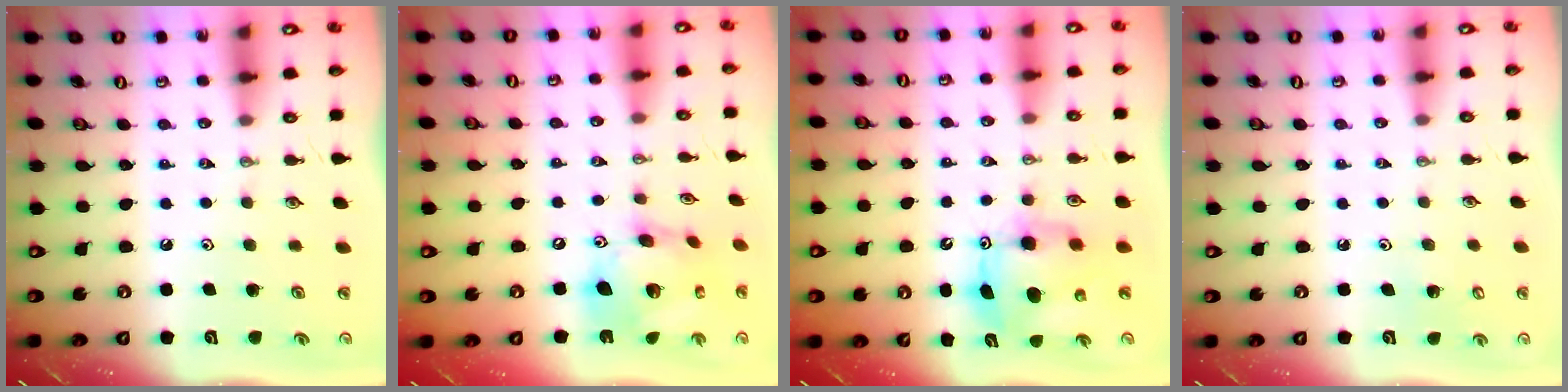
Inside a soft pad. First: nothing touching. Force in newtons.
{"total": 17.4, "press": 17.4, "slide": 1.8}
{"total": 9.1, "press": 9.1, "slide": 0.7}
{"total": 3.3, "press": 3.3, "slide": 0.3}